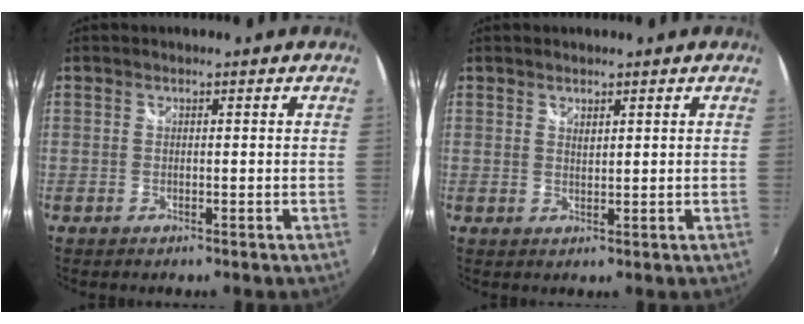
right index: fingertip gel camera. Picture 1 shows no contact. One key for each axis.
{"total": 1.3, "fx": 1.0, "fy": 0.5, "fz": 0.6, "tx": -0.007, "ty": 0.000, "tz": 0.017}